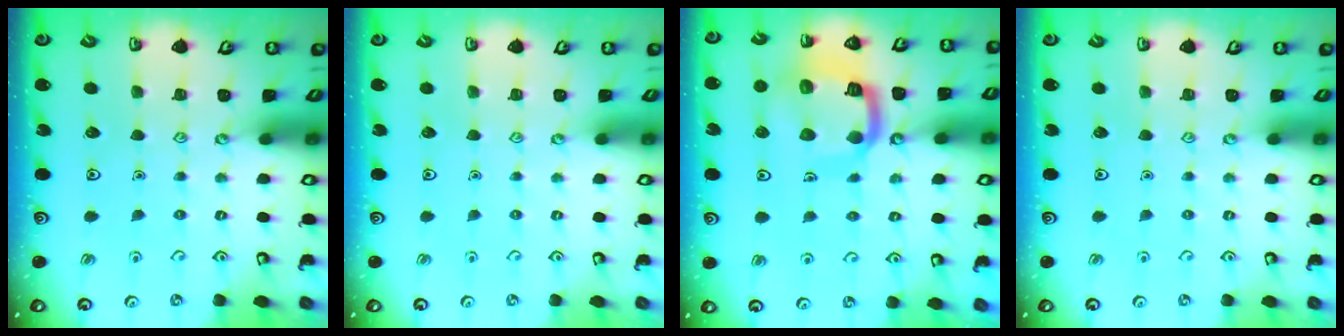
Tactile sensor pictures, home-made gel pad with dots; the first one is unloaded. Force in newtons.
{"total": 0.0}
{"total": 14.6, "press": 14.6, "slide": 1.6}
{"total": 0.0}